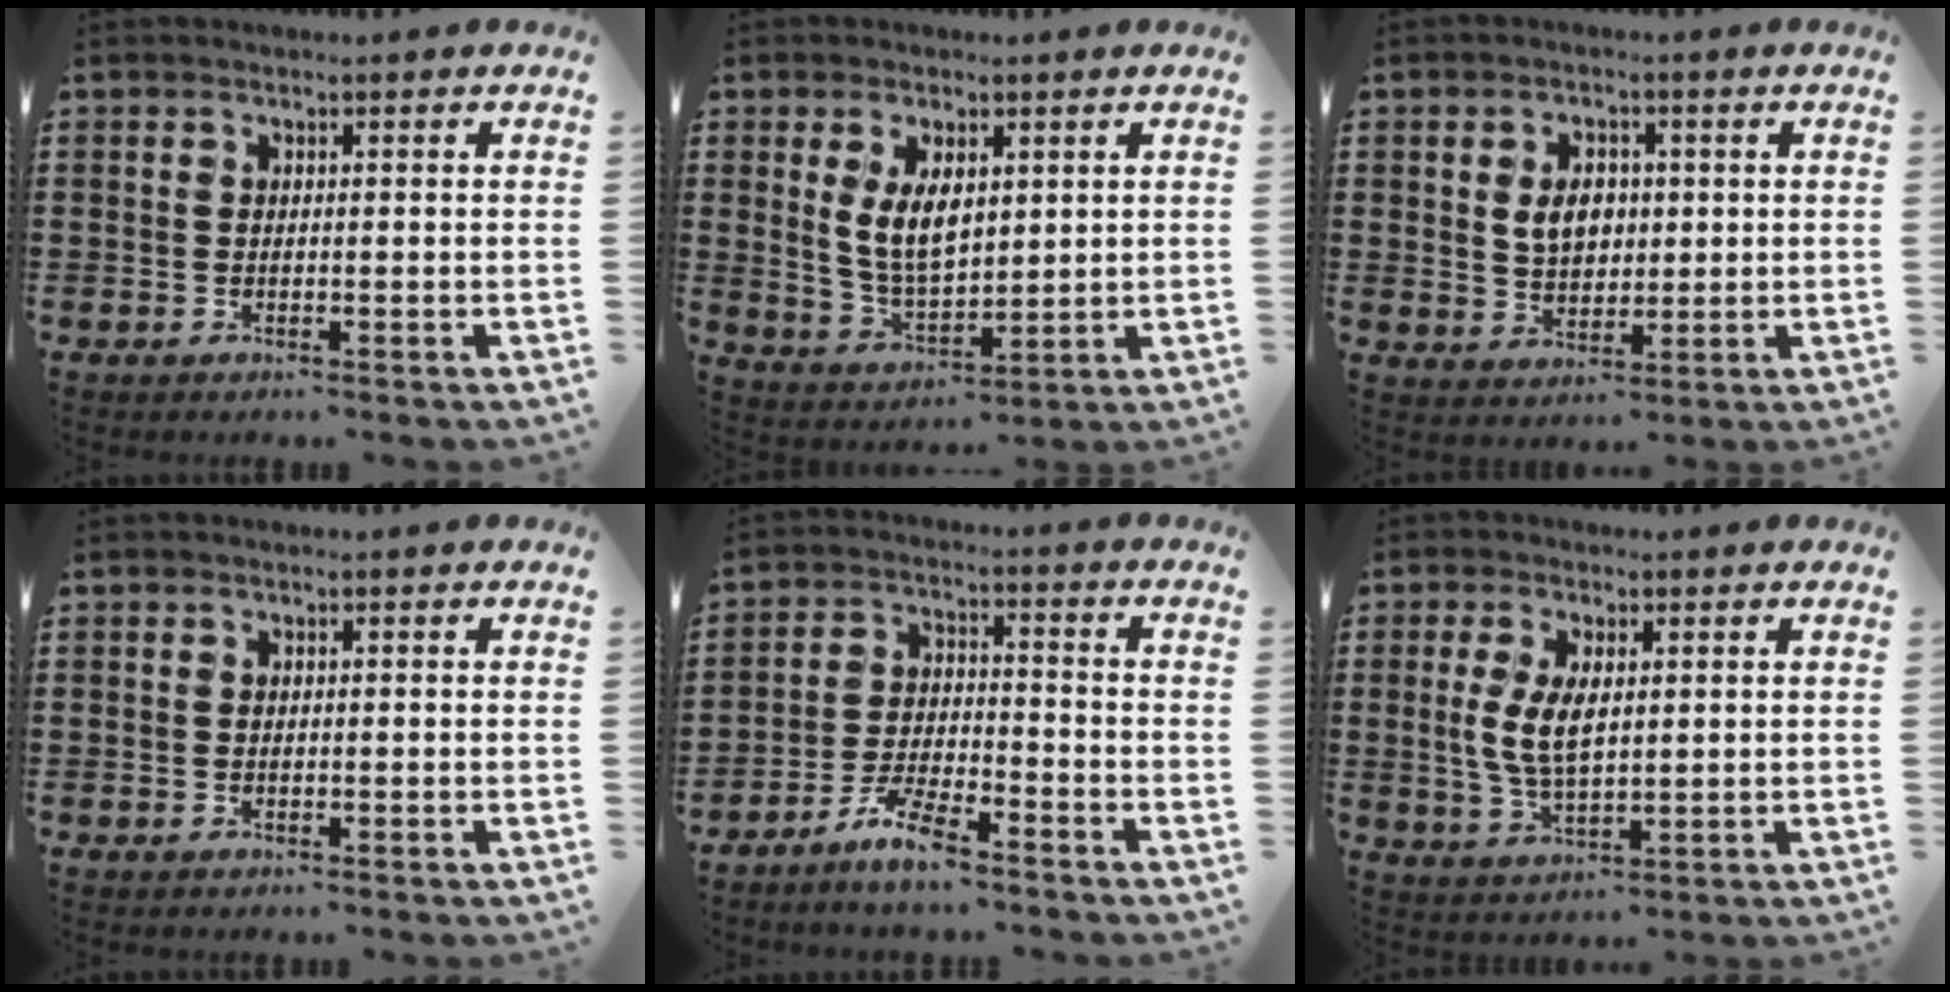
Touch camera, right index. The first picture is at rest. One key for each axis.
{"total": 6.8, "fx": 1.9, "fy": 3.6, "fz": 5.4, "tx": -0.106, "ty": 0.006, "tz": 0.033}
{"total": 5.1, "fx": 0.9, "fy": 3.6, "fz": 3.4, "tx": -0.062, "ty": 0.007, "tz": 0.009}
{"total": 0.0}
{"total": 5.7, "fx": -5.0, "fy": 0.8, "fz": 2.7, "tx": -0.067, "ty": -0.001, "tz": -0.098}
{"total": 6.3, "fx": 0.8, "fy": 2.9, "fz": 5.5, "tx": -0.125, "ty": 0.003, "tz": 0.011}